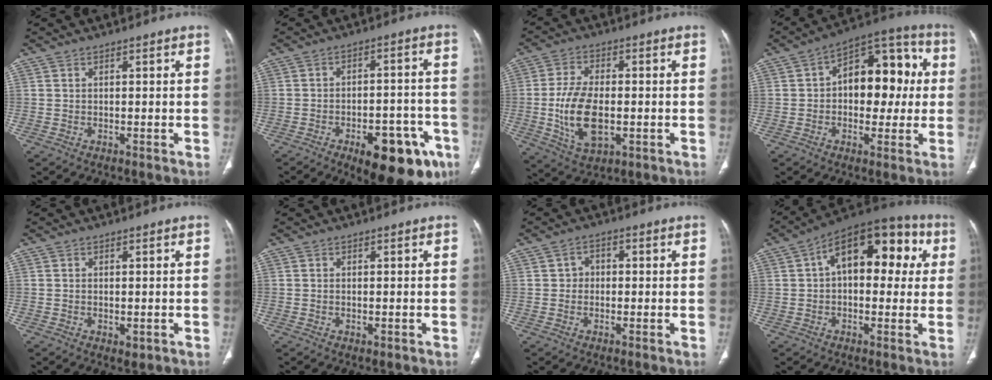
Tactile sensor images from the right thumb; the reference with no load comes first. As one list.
[{"total": 17.2, "force": [-8.9, 7.8, 12.6], "torque": [-0.113, 0.045, -0.108]}, {"total": 12.1, "force": [-1.7, 6.5, 10.1], "torque": [-0.190, -0.001, -0.023]}, {"total": 16.3, "force": [1.6, 10.0, 12.8], "torque": [-0.125, 0.041, 0.015]}, {"total": 1.5, "force": [-0.3, 0.9, 1.2], "torque": [-0.018, -0.005, 0.002]}, {"total": 0.7, "force": [-0.2, 0.4, 0.5], "torque": [-0.011, -0.003, 0.002]}, {"total": 2.7, "force": [0.1, 2.4, 1.2], "torque": [-0.002, 0.011, -0.004]}, {"total": 18.6, "force": [4.3, 10.4, 14.8], "torque": [-0.159, 0.036, 0.049]}]